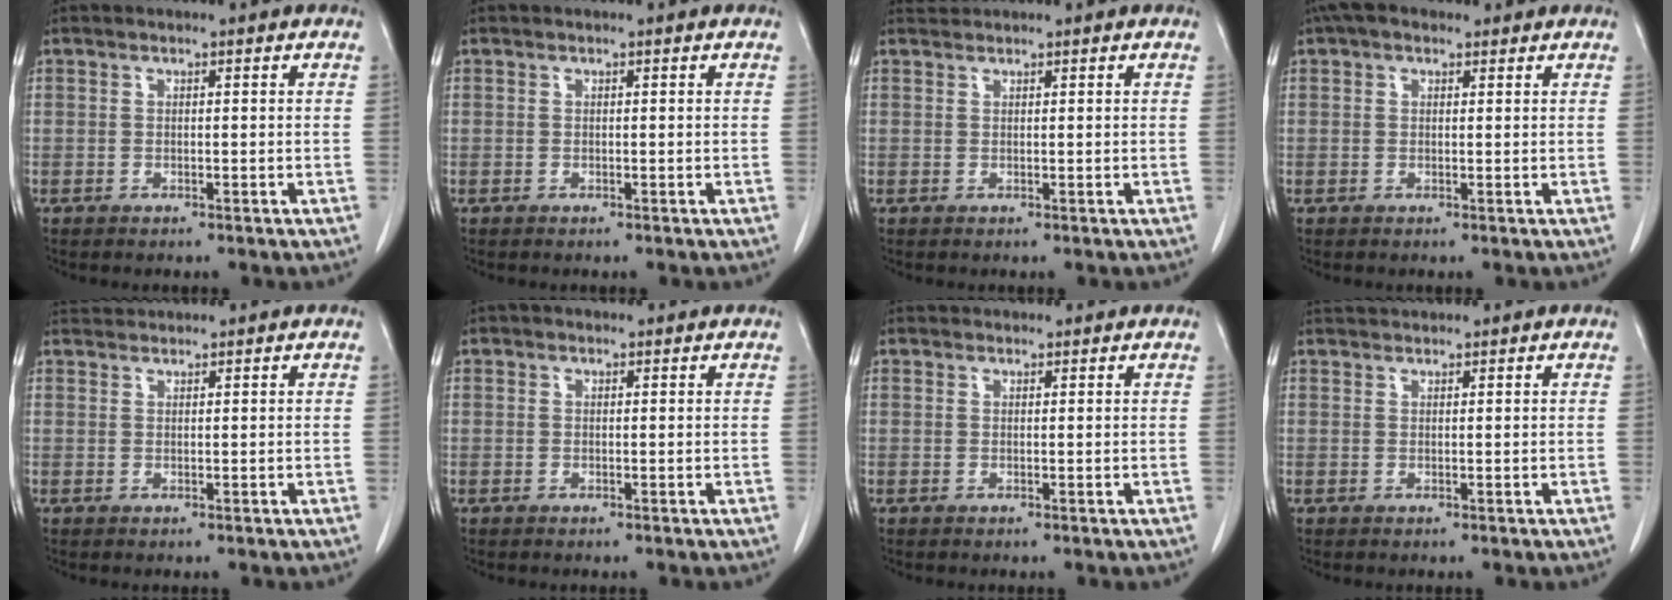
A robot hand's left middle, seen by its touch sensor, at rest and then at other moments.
{"total": 0.0}
{"total": 0.9, "force": [0.7, -0.3, -0.4], "torque": [-0.002, 0.005, 0.019]}
{"total": 3.7, "force": [2.4, 2.1, 1.8], "torque": [-0.038, 0.029, 0.042]}
{"total": 1.9, "force": [1.9, -0.3, -0.4], "torque": [-0.005, 0.011, 0.044]}
{"total": 0.7, "force": [0.6, 0.5, 0.0], "torque": [-0.004, 0.011, 0.008]}
{"total": 1.9, "force": [1.8, 0.6, -0.1], "torque": [0.003, 0.020, 0.029]}
{"total": 2.3, "force": [2.3, 0.0, 0.0], "torque": [-0.007, 0.020, 0.046]}